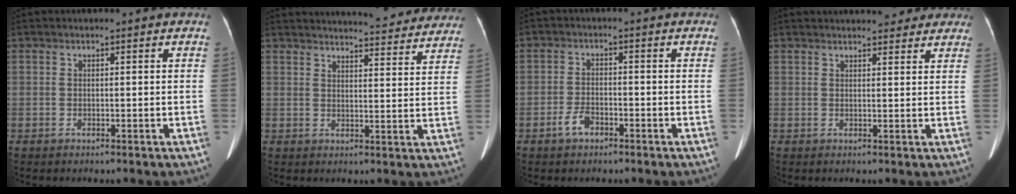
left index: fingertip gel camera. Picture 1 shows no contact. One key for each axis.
{"total": 21.2, "fx": 20.0, "fy": 3.4, "fz": 6.1, "tx": -0.077, "ty": -0.026, "tz": 0.232}
{"total": 3.1, "fx": -2.0, "fy": 1.5, "fz": 1.8, "tx": -0.041, "ty": 0.002, "tz": -0.036}
{"total": 9.5, "fx": 8.4, "fy": 2.7, "fz": 3.5, "tx": -0.030, "ty": 0.015, "tz": 0.091}